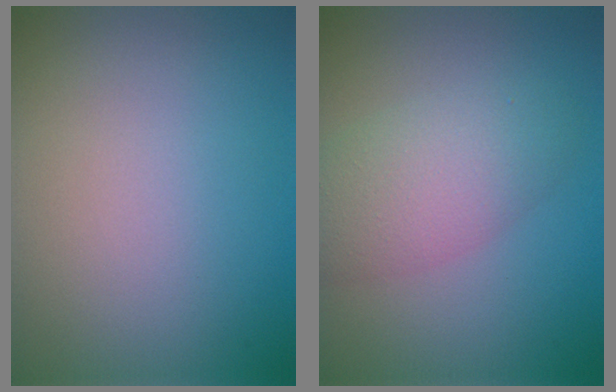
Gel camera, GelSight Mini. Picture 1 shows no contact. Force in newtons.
{"total": 4.5, "press": 4.5, "slide": 0.1}